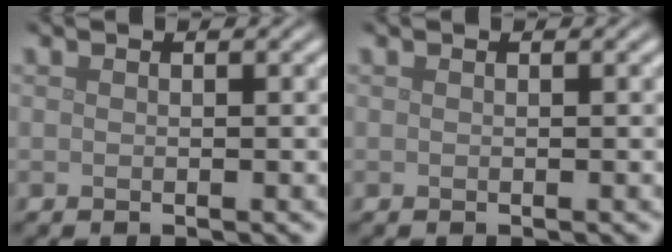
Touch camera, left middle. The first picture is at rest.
{"total": 0.0}